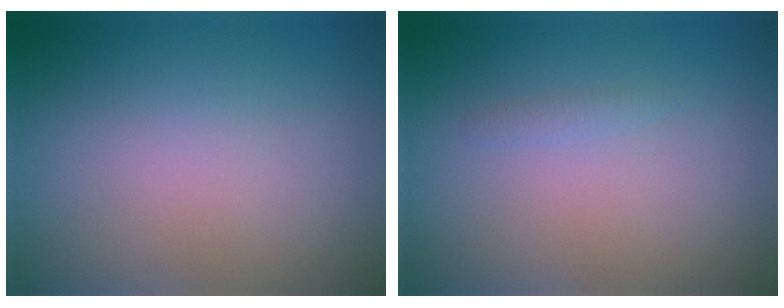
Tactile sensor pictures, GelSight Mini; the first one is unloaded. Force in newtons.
{"total": 0.6, "press": 0.6, "slide": 0.0}